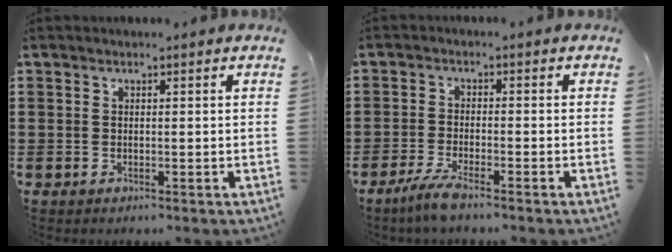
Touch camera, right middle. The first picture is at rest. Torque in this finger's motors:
{"motor_torque": [2.14, 0.00, 0.08, 0.09]}